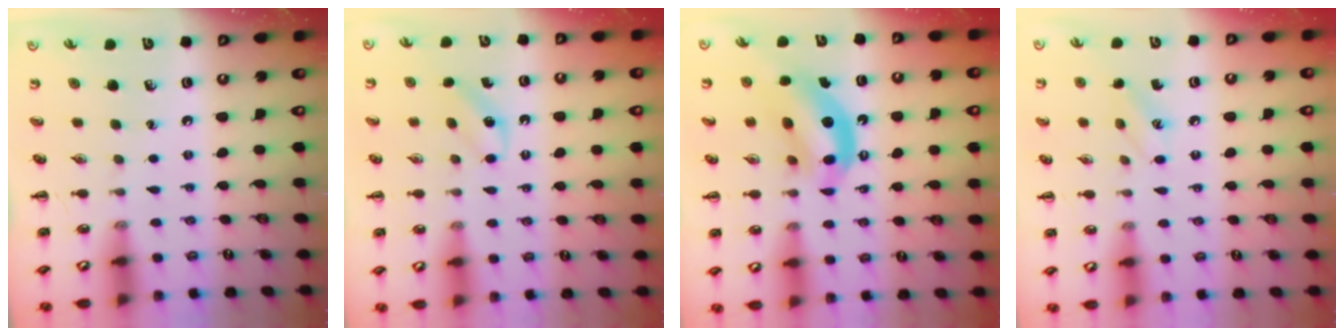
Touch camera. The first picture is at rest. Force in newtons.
{"total": 4.1, "press": 4.0, "slide": 1.1}
{"total": 9.6, "press": 9.3, "slide": 2.3}
{"total": 9.0, "press": 8.8, "slide": 1.9}